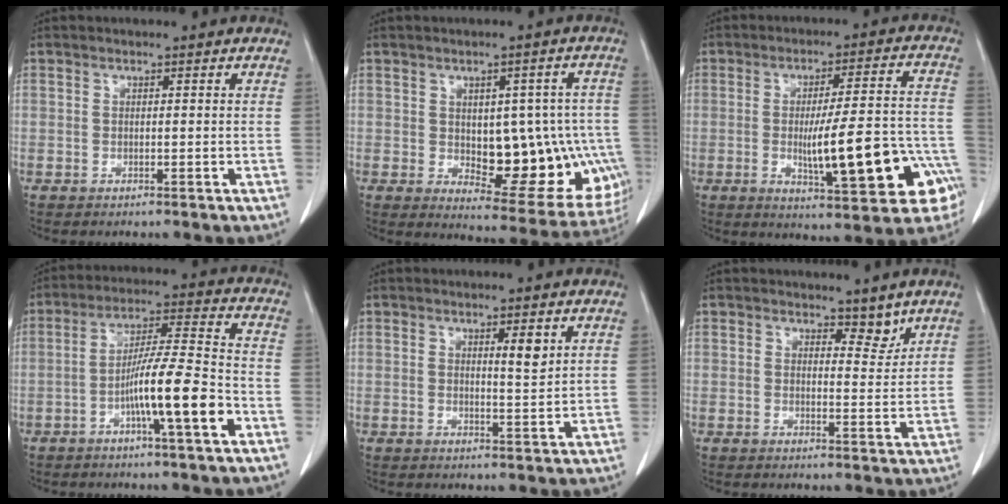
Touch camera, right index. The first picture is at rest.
{"total": 16.5, "force": [-2.0, 8.5, 14.1], "torque": [-0.141, 0.020, 0.002]}
{"total": 16.9, "force": [-5.3, 3.5, 15.7], "torque": [-0.176, 0.026, -0.060]}
{"total": 11.5, "force": [-4.5, 0.1, 10.6], "torque": [-0.184, 0.004, -0.079]}
{"total": 3.1, "force": [1.5, 0.5, 2.7], "torque": [-0.043, -0.007, 0.021]}
{"total": 3.1, "force": [2.6, 1.2, 1.1], "torque": [-0.008, -0.010, 0.039]}